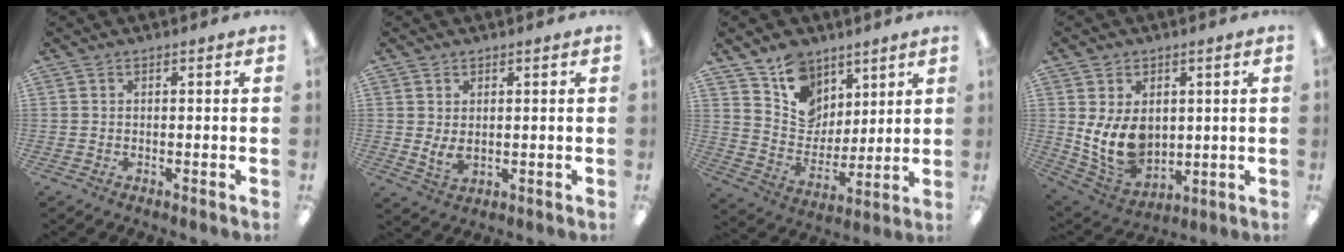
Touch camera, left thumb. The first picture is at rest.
{"total": 3.9, "force": [0.5, 2.4, 3.0], "torque": [-0.062, -0.006, 0.008]}
{"total": 13.1, "force": [8.5, 9.3, 3.5], "torque": [-0.067, -0.054, 0.168]}
{"total": 11.3, "force": [1.6, 8.4, 7.4], "torque": [-0.154, -0.013, 0.032]}